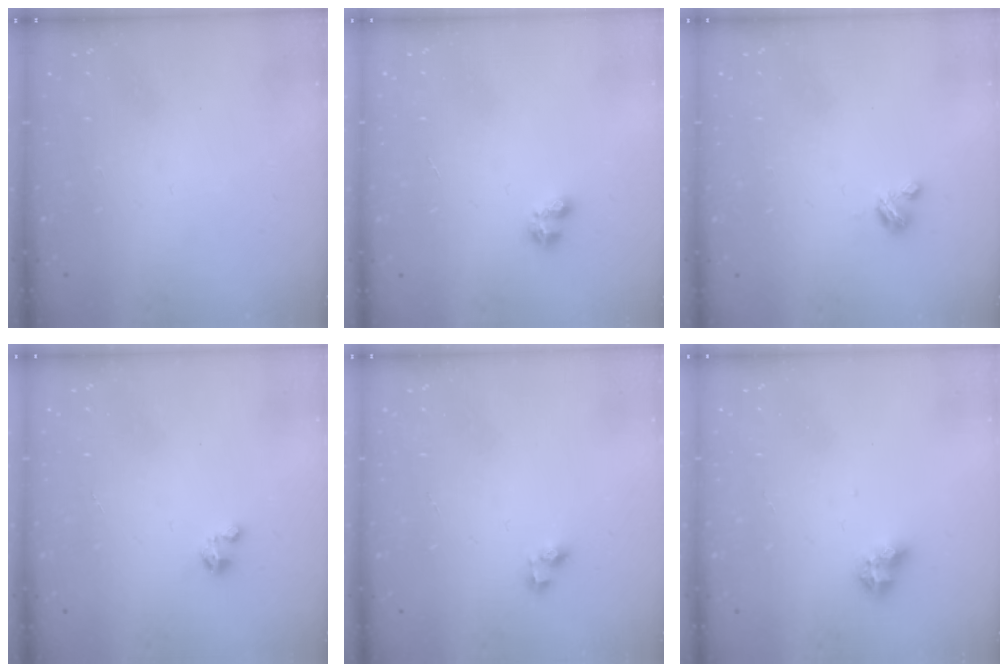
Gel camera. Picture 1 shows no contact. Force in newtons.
{"total": 2.8, "press": 2.8, "slide": 0.5}
{"total": 2.7, "press": 2.7, "slide": 0.3}
{"total": 1.8, "press": 1.8, "slide": 0.1}
{"total": 3.9, "press": 3.9, "slide": 0.6}
{"total": 6.7, "press": 6.7, "slide": 0.9}